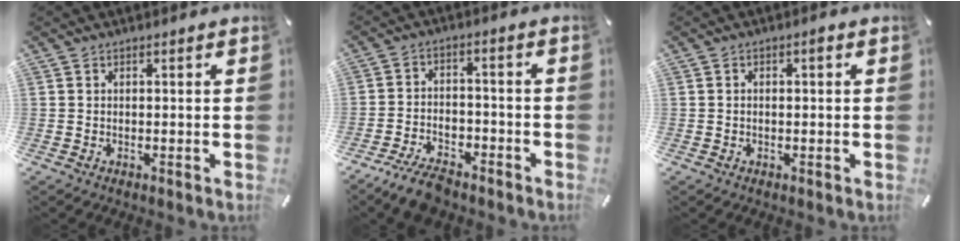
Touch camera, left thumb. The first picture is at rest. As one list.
[{"total": 7.8, "force": [-6.2, 3.5, 3.2], "torque": [-0.051, 0.037, -0.114]}, {"total": 1.7, "force": [-0.3, 0.8, 1.5], "torque": [-0.028, 0.005, -0.007]}]